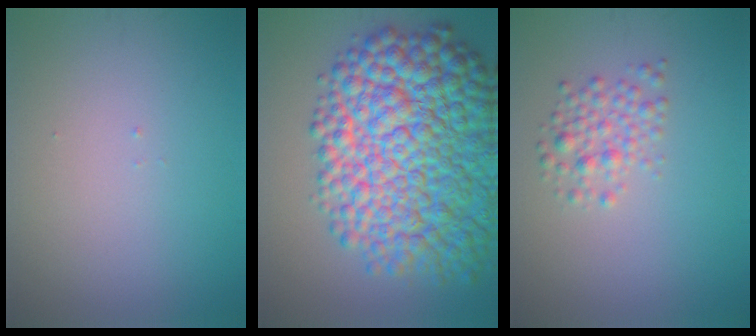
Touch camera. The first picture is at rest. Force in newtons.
{"total": 14.4, "press": 14.4, "slide": 0.4}
{"total": 2.3, "press": 2.3, "slide": 0.1}